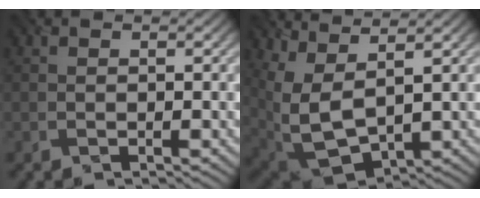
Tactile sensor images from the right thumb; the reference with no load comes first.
{"total": 11.9, "force": [3.6, 6.1, 9.5], "torque": [-0.234, -0.013, 0.091]}